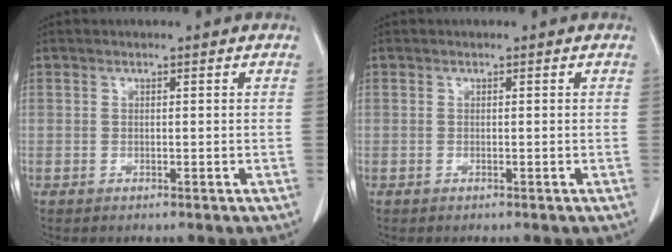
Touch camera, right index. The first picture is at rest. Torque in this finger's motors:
{"motor_torque": [0.02, 0.01, 0.01, 0.01]}